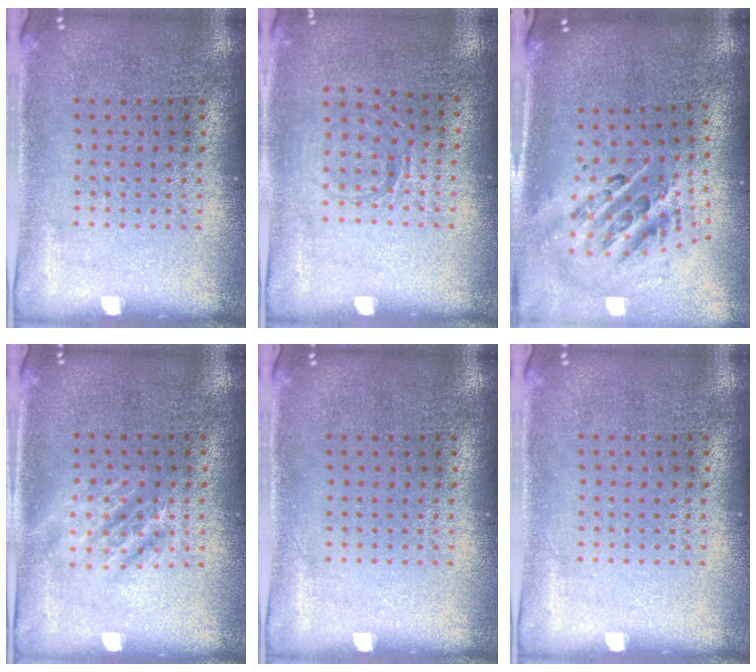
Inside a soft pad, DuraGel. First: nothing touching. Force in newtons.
{"total": 0.8, "press": 0.8, "slide": 0.0}
{"total": 1.9, "press": 1.5, "slide": 1.2}
{"total": 1.0, "press": 1.0, "slide": 0.2}
{"total": 0.0}
{"total": 0.0}